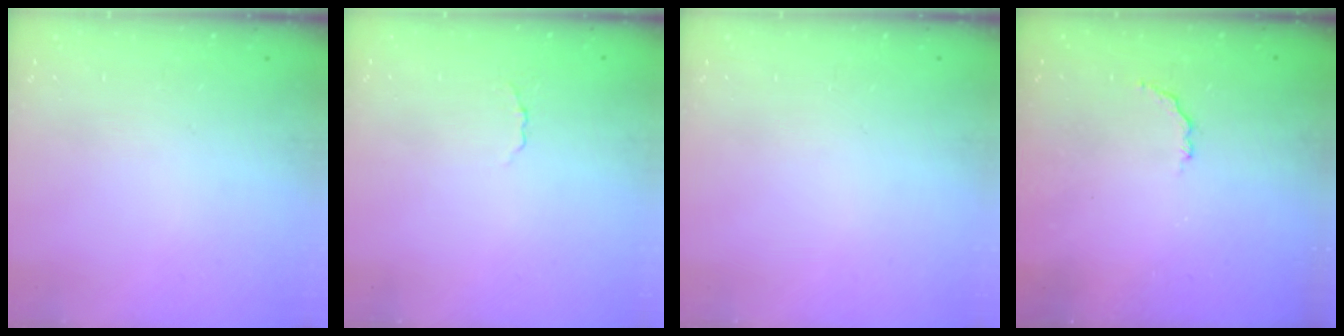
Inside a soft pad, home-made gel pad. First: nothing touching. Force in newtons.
{"total": 1.6, "press": 1.5, "slide": 0.5}
{"total": 0.0}
{"total": 2.6, "press": 2.4, "slide": 1.0}